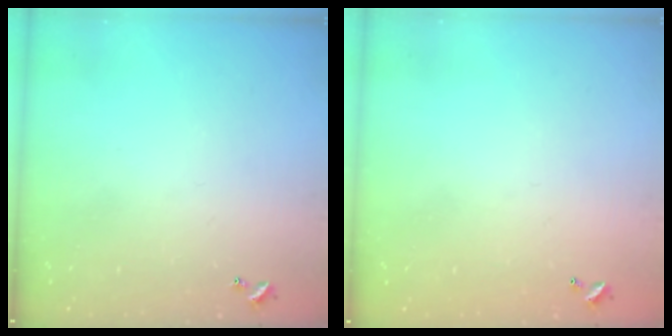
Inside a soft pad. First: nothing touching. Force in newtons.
{"total": 2.8, "press": 2.8, "slide": 0.1}